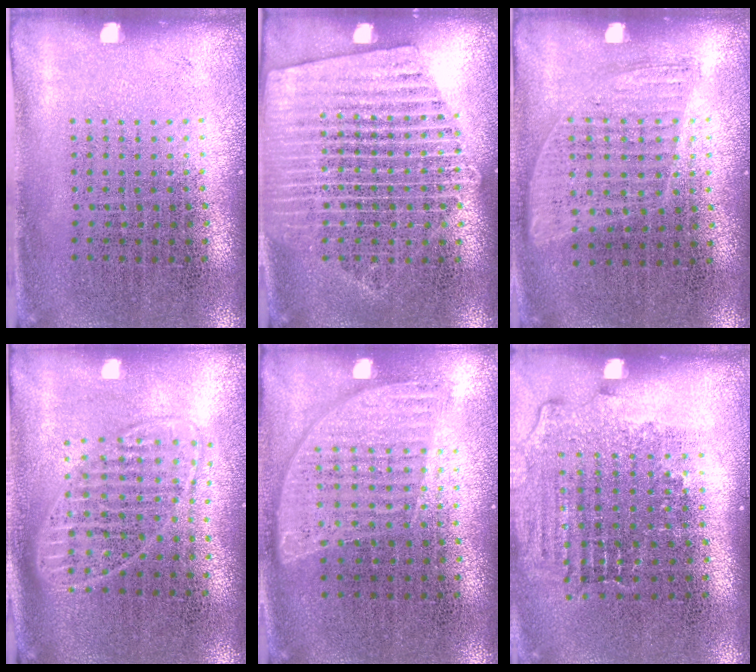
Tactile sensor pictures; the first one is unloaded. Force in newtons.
{"total": 1.8, "press": 1.8, "slide": 0.3}
{"total": 0.8, "press": 0.7, "slide": 0.4}
{"total": 1.8, "press": 1.4, "slide": 1.0}
{"total": 0.9, "press": 0.9, "slide": 0.2}
{"total": 1.4, "press": 1.2, "slide": 0.6}